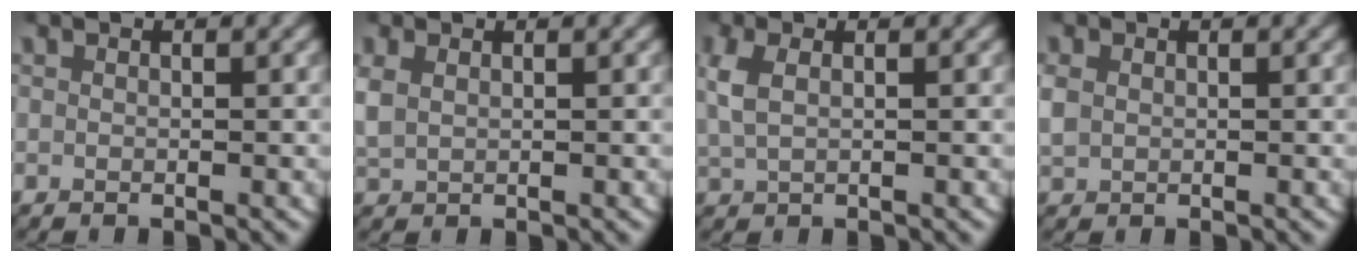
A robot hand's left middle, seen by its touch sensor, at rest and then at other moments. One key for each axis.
{"total": 2.4, "fx": 0.7, "fy": 1.8, "fz": 1.4, "tx": -0.045, "ty": -0.002, "tz": 0.020}
{"total": 2.7, "fx": 0.6, "fy": 1.5, "fz": 2.1, "tx": -0.056, "ty": 0.001, "tz": 0.016}
{"total": 2.1, "fx": 0.3, "fy": 1.8, "fz": 1.1, "tx": -0.042, "ty": -0.004, "tz": 0.011}